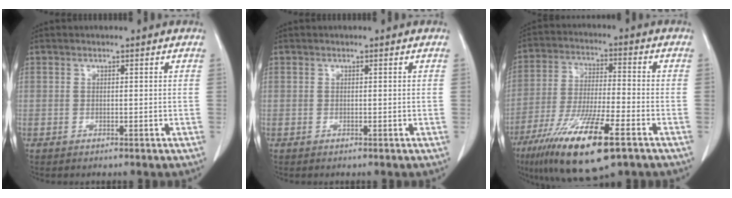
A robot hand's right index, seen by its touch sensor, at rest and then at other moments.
{"total": 0.0}
{"total": 16.6, "force": [-9.5, 2.6, 13.4], "torque": [-0.259, -0.038, -0.167]}